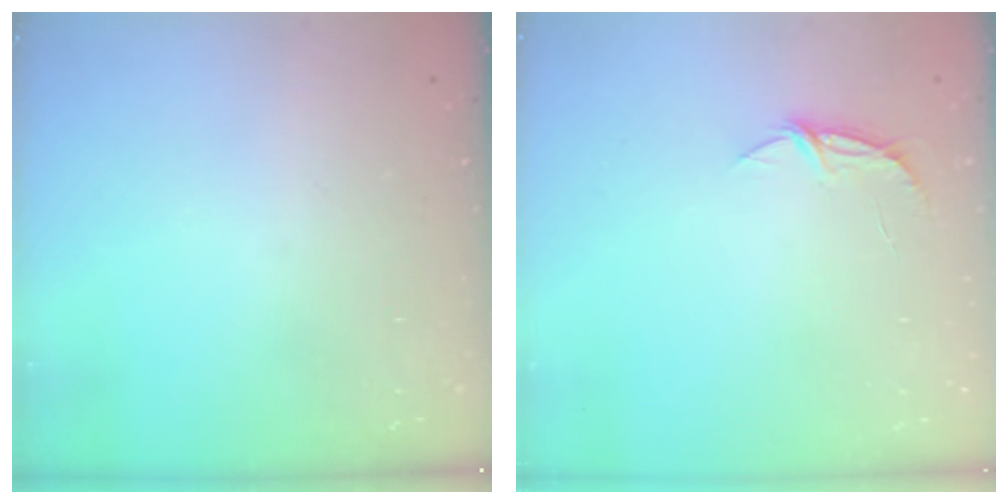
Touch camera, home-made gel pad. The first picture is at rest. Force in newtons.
{"total": 5.6, "press": 5.6, "slide": 0.4}